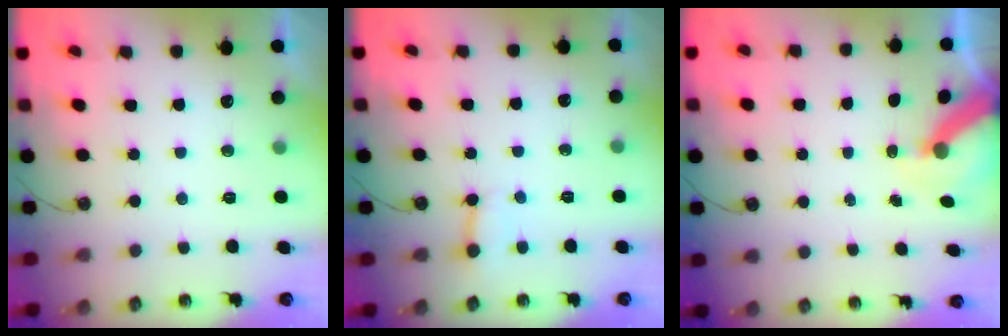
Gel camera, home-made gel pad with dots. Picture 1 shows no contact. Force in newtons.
{"total": 3.0, "press": 2.9, "slide": 0.3}
{"total": 7.4, "press": 7.4, "slide": 0.9}